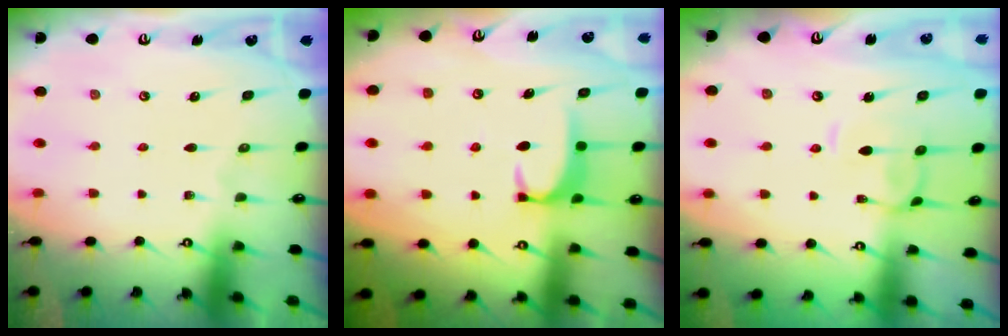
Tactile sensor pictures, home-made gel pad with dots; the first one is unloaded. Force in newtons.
{"total": 1.9, "press": 1.8, "slide": 0.5}
{"total": 0.6, "press": 0.1, "slide": 0.6}